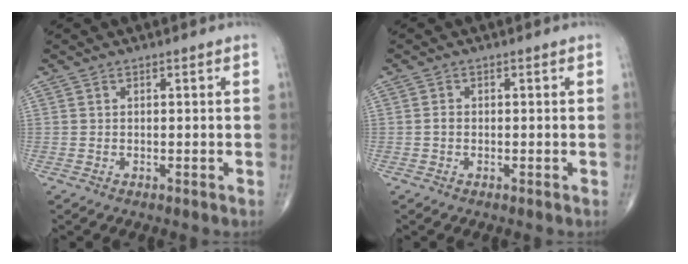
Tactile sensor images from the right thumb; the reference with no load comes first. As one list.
[{"total": 0.9, "force": [-0.2, 0.7, 0.6], "torque": [-0.009, 0.002, -0.006]}]